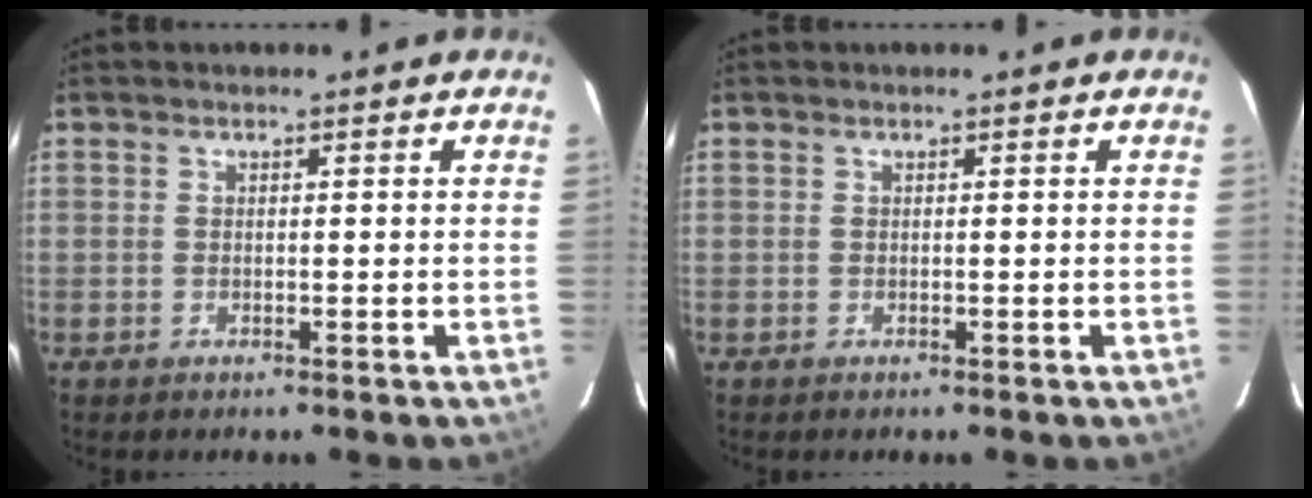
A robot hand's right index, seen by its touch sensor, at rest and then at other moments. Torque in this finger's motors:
{"motor_torque": [0.00, 0.00, 0.03, 0.01]}